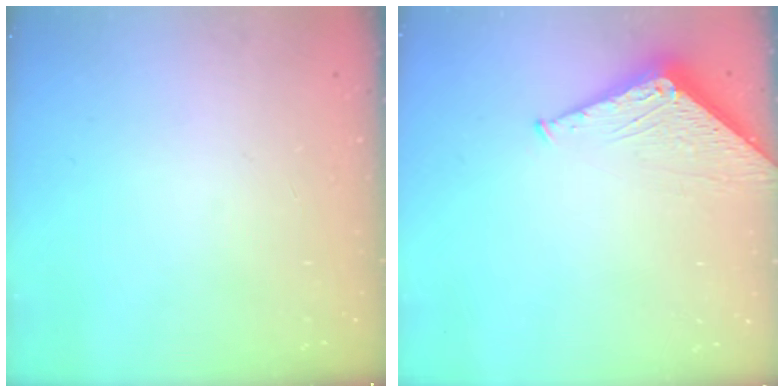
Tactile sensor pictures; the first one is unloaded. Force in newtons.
{"total": 4.9, "press": 4.8, "slide": 0.5}